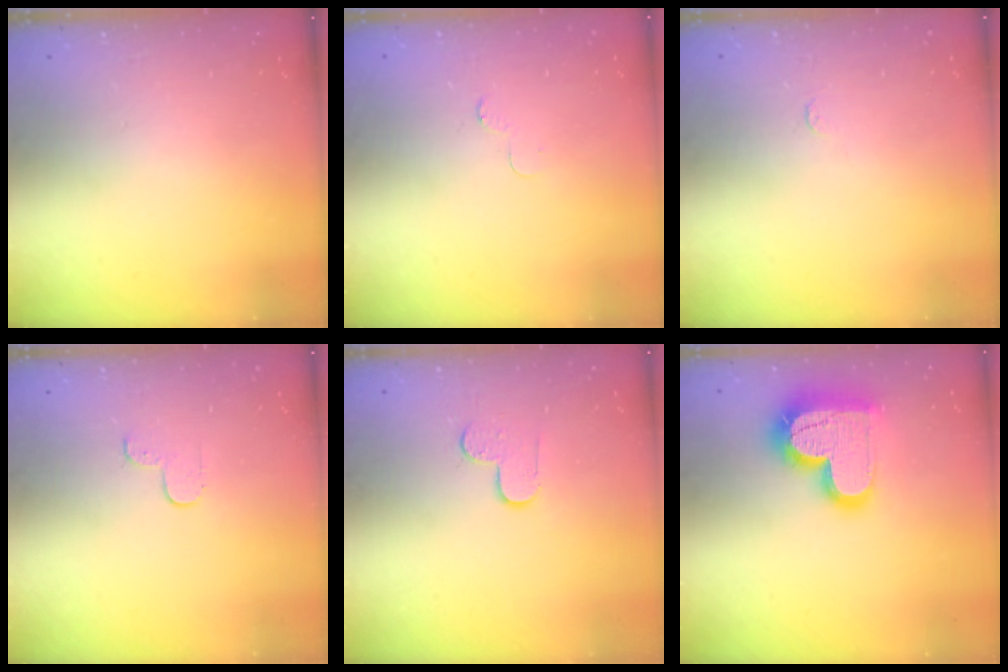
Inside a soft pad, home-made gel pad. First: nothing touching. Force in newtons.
{"total": 3.5, "press": 3.5, "slide": 0.3}
{"total": 1.7, "press": 1.7, "slide": 0.2}
{"total": 3.2, "press": 3.2, "slide": 0.3}
{"total": 7.3, "press": 7.2, "slide": 0.6}
{"total": 19.7, "press": 19.7, "slide": 1.7}